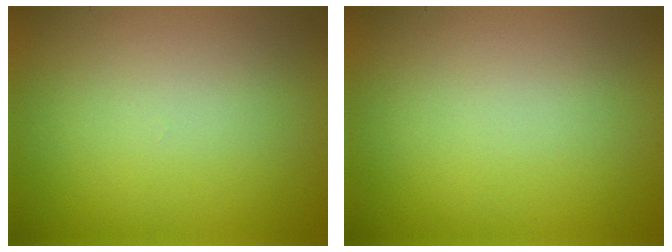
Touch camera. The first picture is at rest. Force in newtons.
{"total": 0.0}